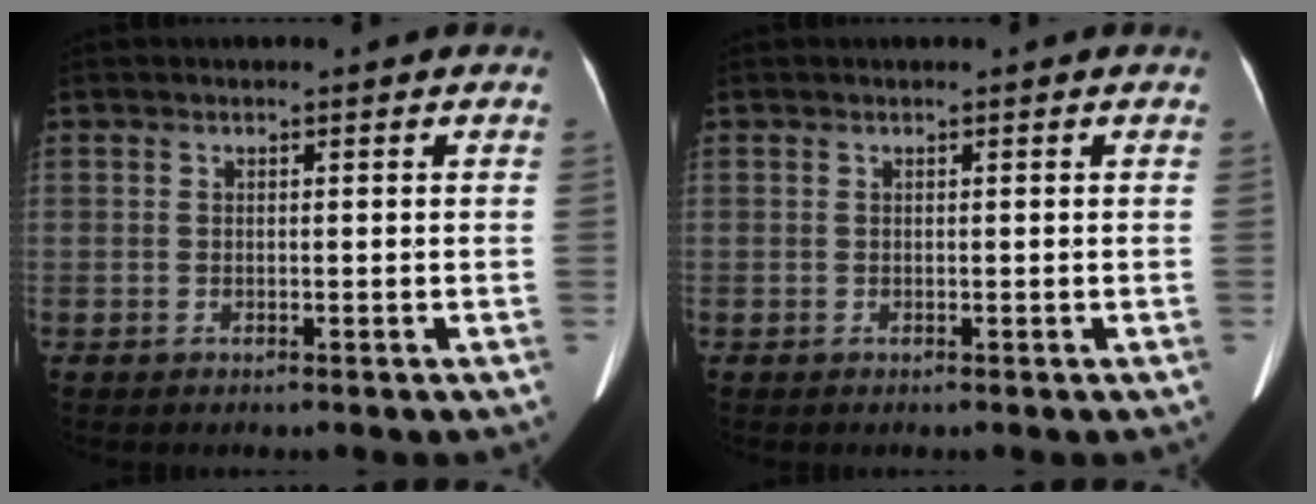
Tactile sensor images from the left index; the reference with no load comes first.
{"total": 0.0}